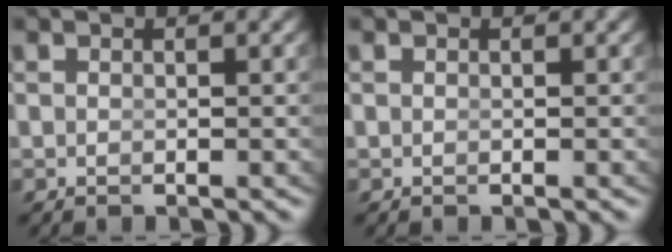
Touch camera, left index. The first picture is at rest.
{"total": 0.0}